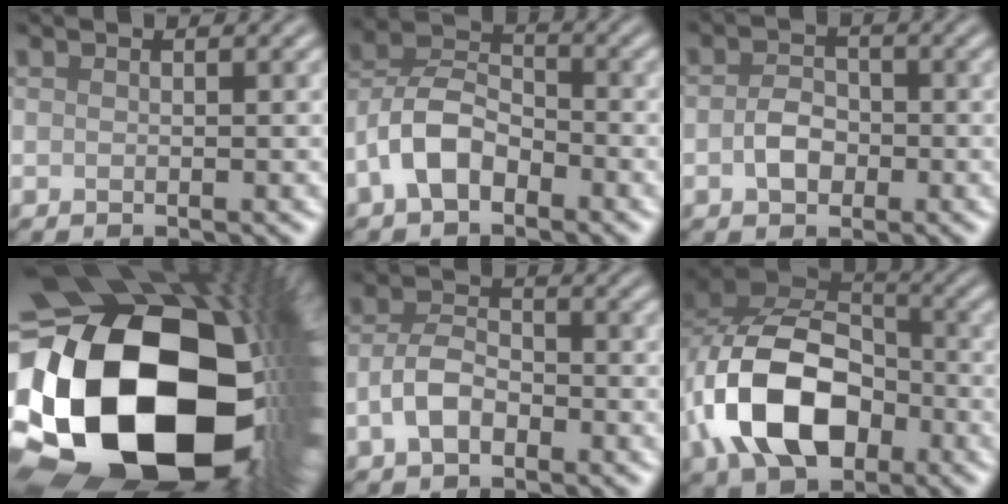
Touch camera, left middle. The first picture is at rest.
{"total": 5.1, "force": [-2.6, 3.1, 3.2], "torque": [-0.061, 0.013, -0.059]}
{"total": 2.4, "force": [-0.6, 1.8, 1.5], "torque": [-0.029, 0.003, -0.014]}
{"total": 22.7, "force": [-2.5, 15.7, 16.3], "torque": [-0.321, -0.085, -0.007]}
{"total": 3.6, "force": [-1.7, 2.2, 2.4], "torque": [-0.048, 0.011, -0.038]}
{"total": 10.8, "force": [-3.4, 7.0, 7.5], "torque": [-0.145, 0.007, -0.066]}